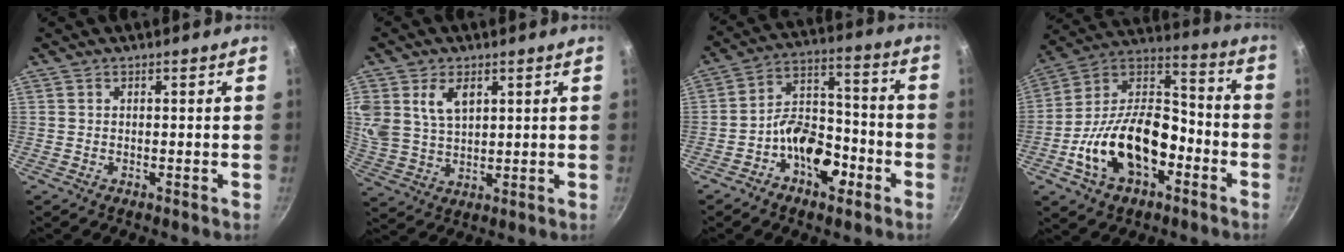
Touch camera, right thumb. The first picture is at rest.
{"total": 9.5, "force": [4.0, 6.2, 5.9], "torque": [-0.107, -0.016, 0.082]}
{"total": 12.1, "force": [-5.6, 7.3, 8.0], "torque": [-0.095, 0.068, -0.098]}
{"total": 21.2, "force": [-7.3, 12.8, 15.3], "torque": [-0.248, 0.067, -0.136]}